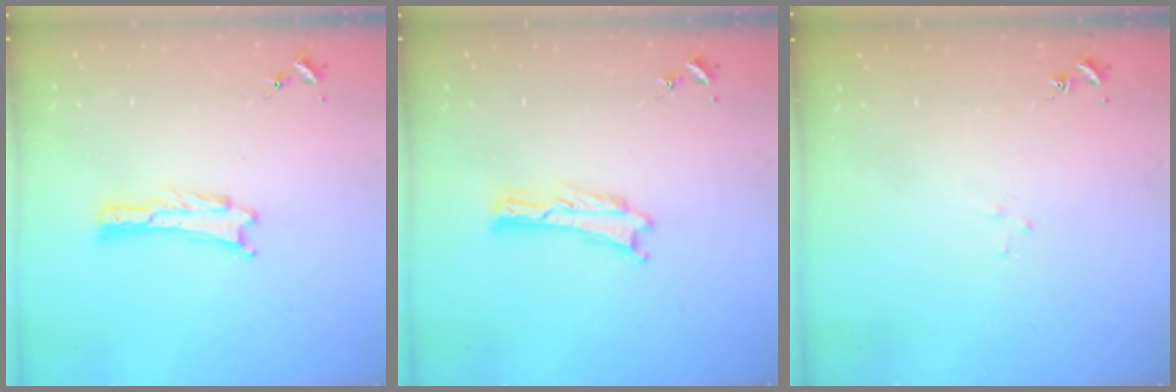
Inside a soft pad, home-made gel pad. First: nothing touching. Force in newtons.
{"total": 0.0}
{"total": 1.6, "press": 1.6, "slide": 0.1}